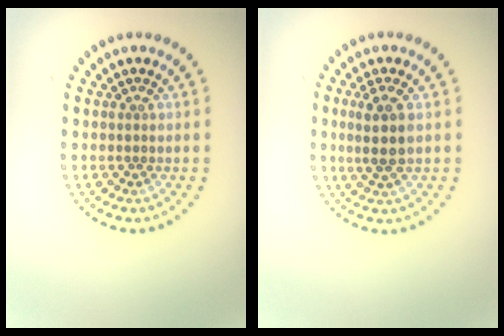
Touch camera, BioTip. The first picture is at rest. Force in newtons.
{"total": 2.8, "press": 2.5, "slide": 1.2}